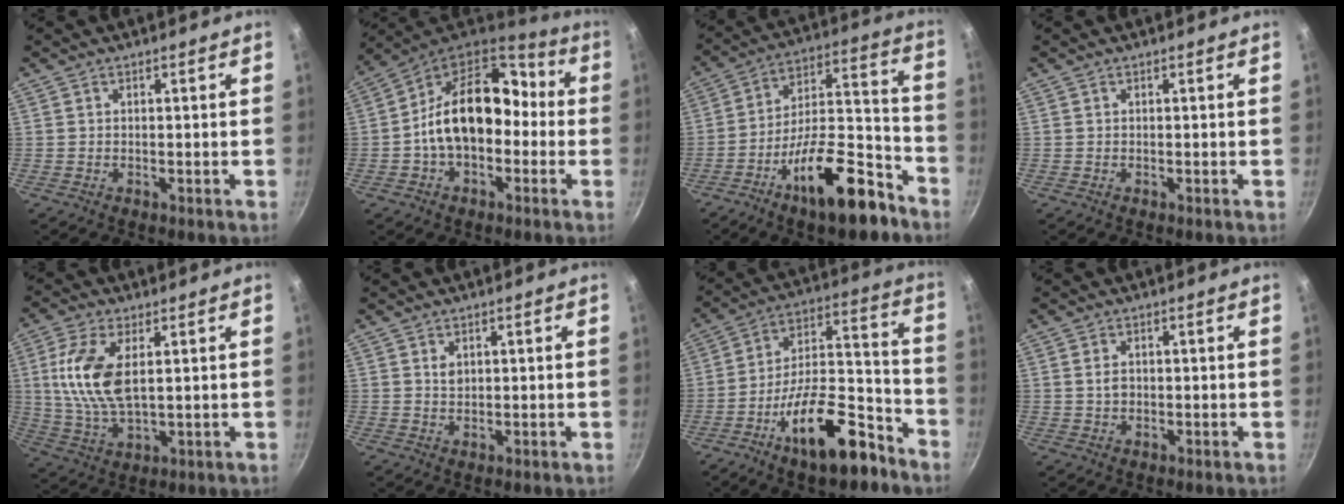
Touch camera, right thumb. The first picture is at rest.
{"total": 18.9, "force": [-1.3, 12.9, 13.8], "torque": [-0.193, 0.059, -0.038]}
{"total": 20.0, "force": [-11.6, 7.5, 14.5], "torque": [-0.192, 0.091, -0.188]}
{"total": 0.0}
{"total": 12.4, "force": [2.6, 6.1, 10.5], "torque": [-0.208, -0.008, 0.056]}
{"total": 1.9, "force": [0.7, 1.3, 1.1], "torque": [-0.016, -0.003, 0.015]}
{"total": 19.4, "force": [-11.1, 7.9, 13.8], "torque": [-0.185, 0.091, -0.180]}
{"total": 2.3, "force": [0.2, 1.7, 1.5], "torque": [-0.021, 0.001, 0.004]}